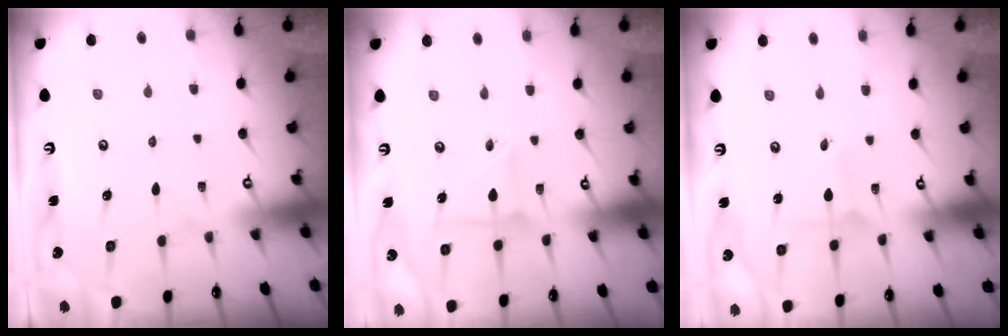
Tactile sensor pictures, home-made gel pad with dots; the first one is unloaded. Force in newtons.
{"total": 5.2, "press": 5.2, "slide": 0.7}
{"total": 2.1, "press": 2.1, "slide": 0.2}